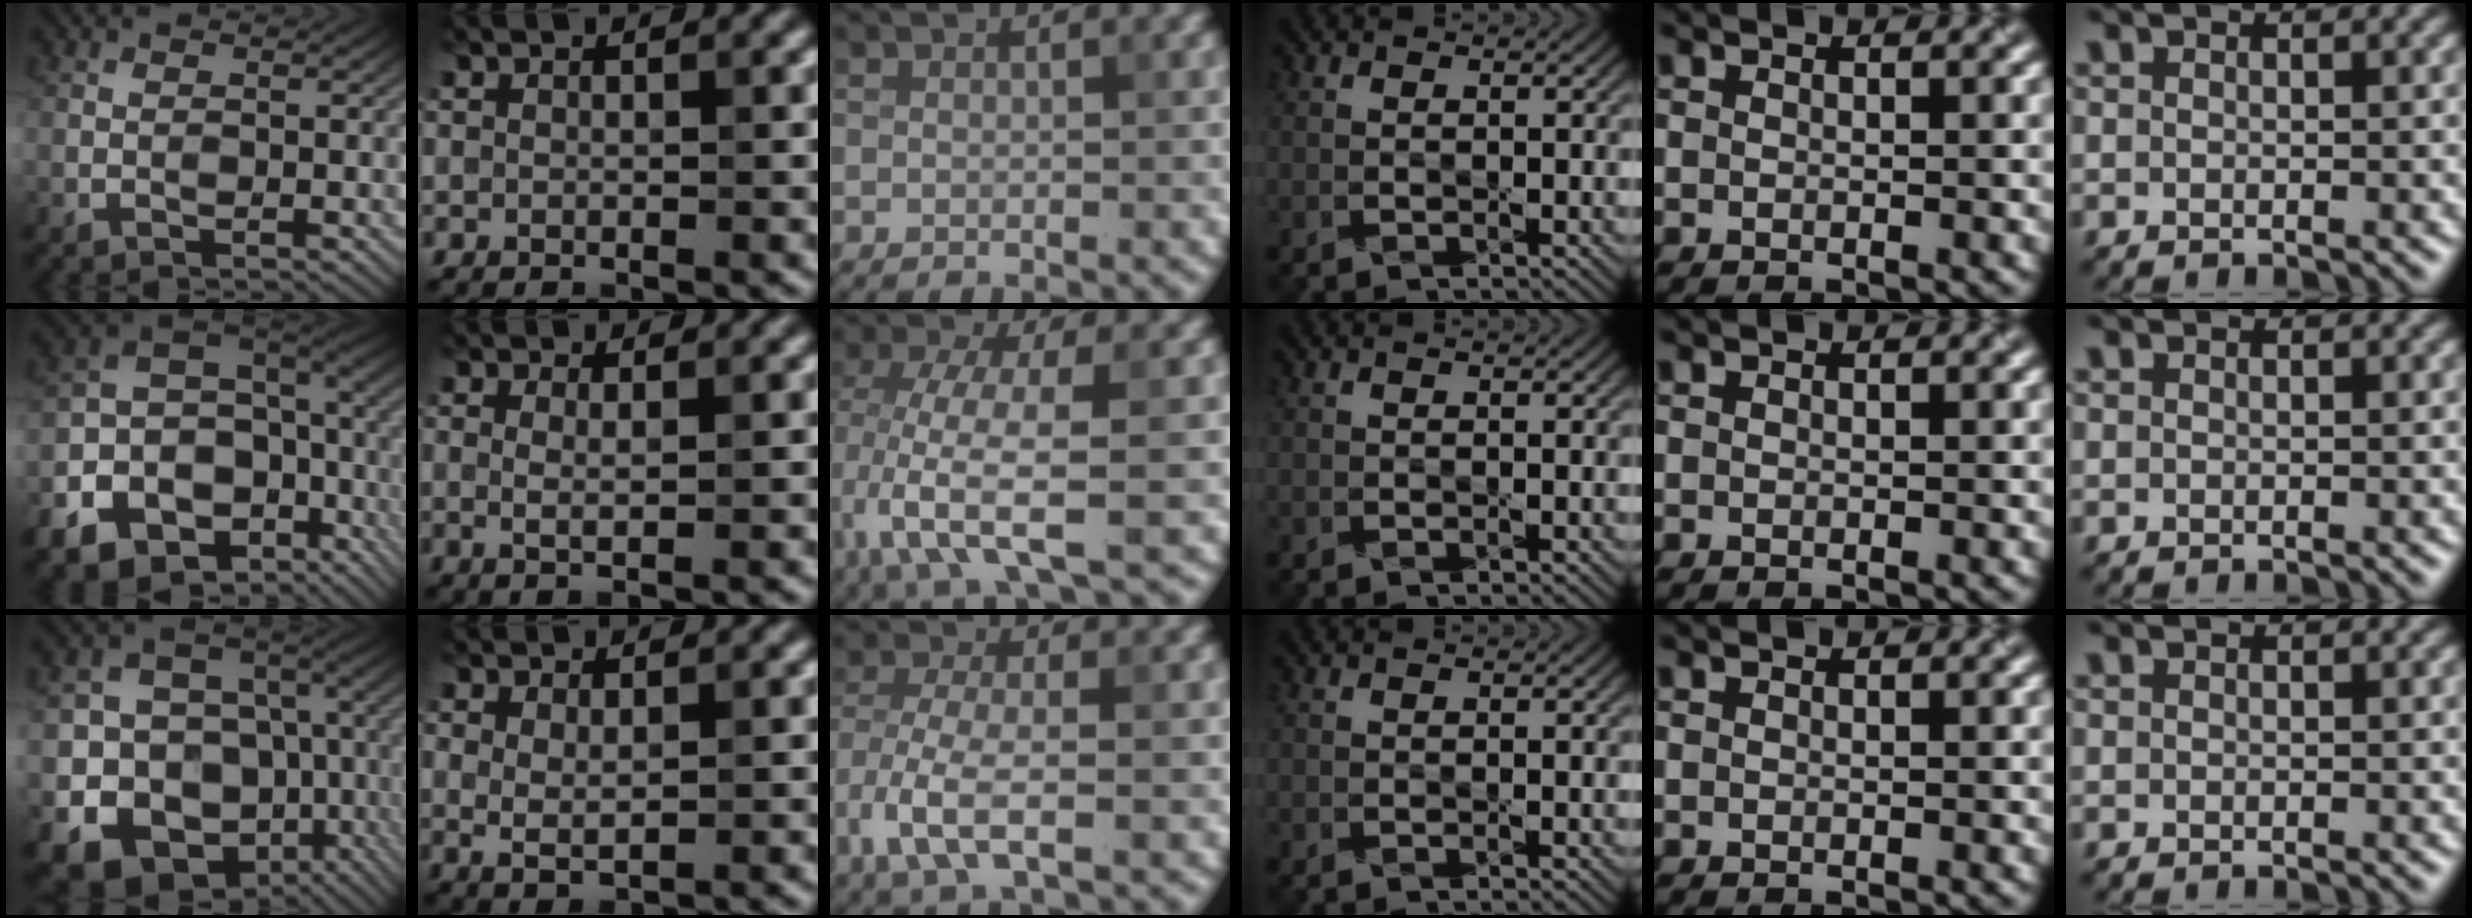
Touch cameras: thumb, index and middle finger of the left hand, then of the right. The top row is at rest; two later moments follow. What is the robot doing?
{"motion": "wipe", "object": "laptop"}